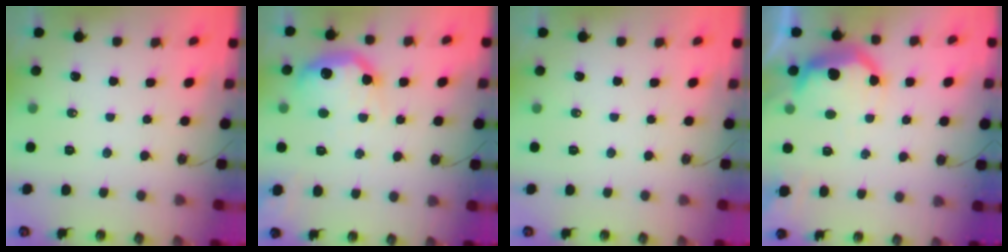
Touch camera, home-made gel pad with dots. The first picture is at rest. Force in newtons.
{"total": 17.3, "press": 17.2, "slide": 1.3}
{"total": 0.0}
{"total": 13.1, "press": 13.1, "slide": 0.7}